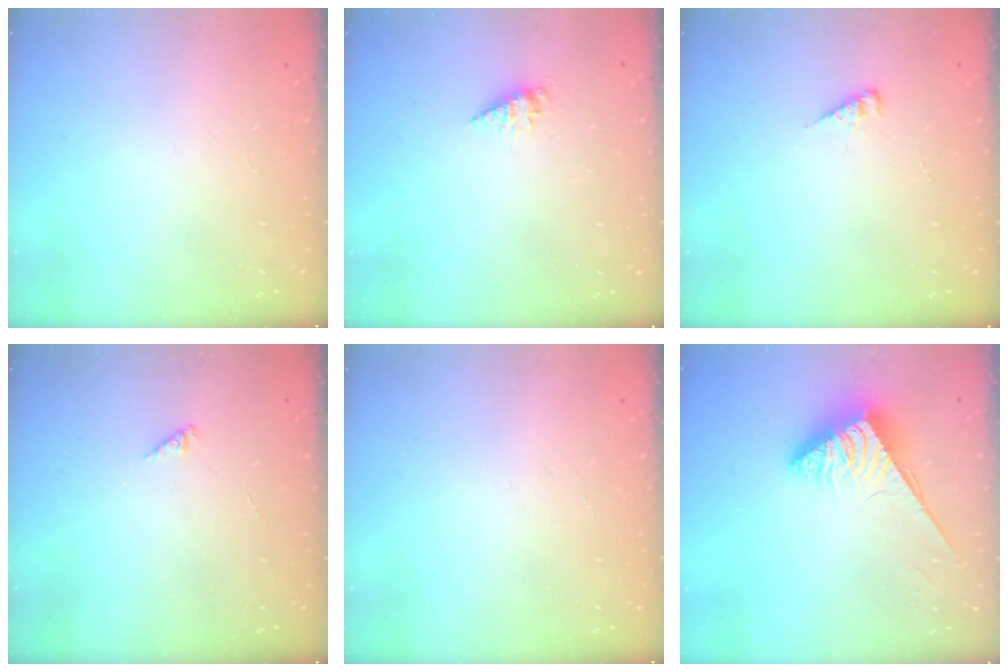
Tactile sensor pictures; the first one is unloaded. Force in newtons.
{"total": 2.1, "press": 2.1, "slide": 0.2}
{"total": 3.7, "press": 3.6, "slide": 0.5}
{"total": 0.0}
{"total": 0.0}
{"total": 3.7, "press": 3.6, "slide": 0.6}